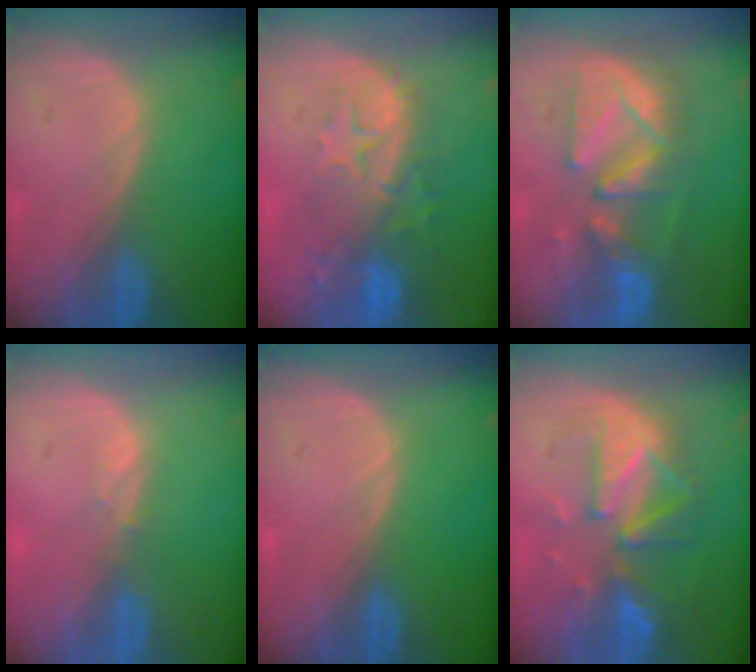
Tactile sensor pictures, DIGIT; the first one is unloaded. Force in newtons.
{"total": 10.3, "press": 8.9, "slide": 5.1}
{"total": 9.4, "press": 9.3, "slide": 0.9}
{"total": 0.7, "press": 0.7, "slide": 0.2}
{"total": 0.0}
{"total": 9.6, "press": 9.0, "slide": 3.4}